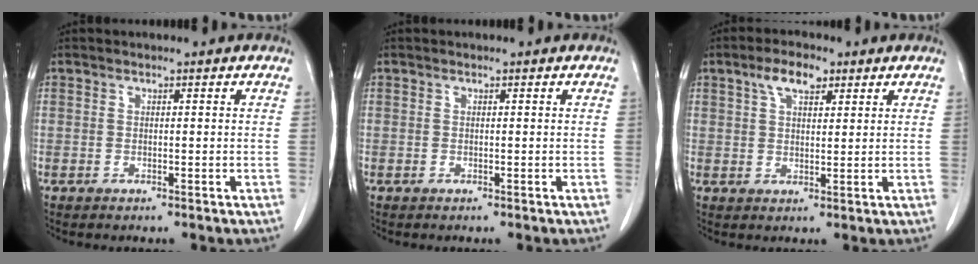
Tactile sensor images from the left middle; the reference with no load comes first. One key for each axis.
{"total": 0.0}
{"total": 5.0, "fx": 2.9, "fy": 2.1, "fz": 3.6, "tx": -0.072, "ty": 0.013, "tz": 0.053}